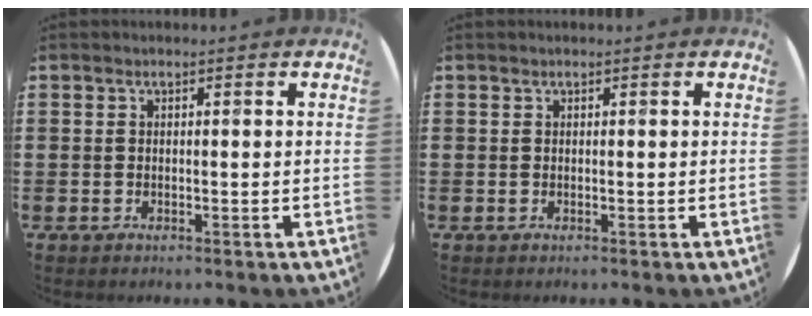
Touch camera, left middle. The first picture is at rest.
{"total": 0.0}